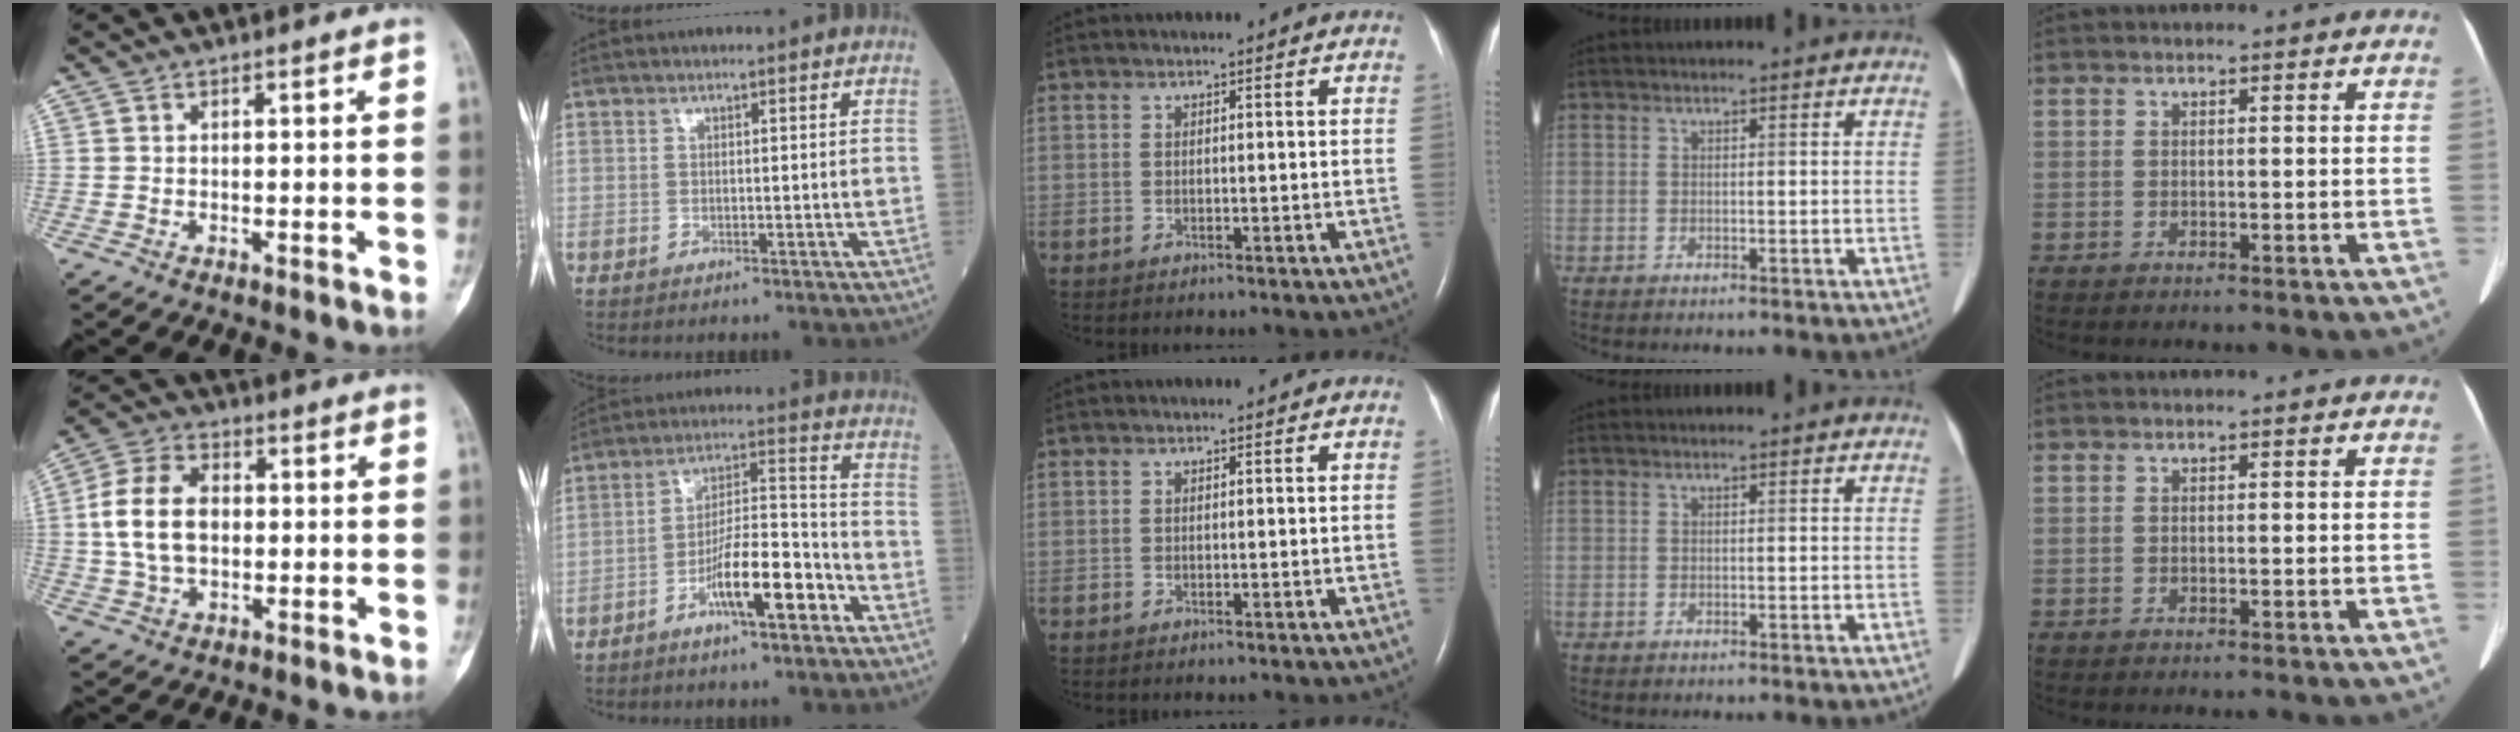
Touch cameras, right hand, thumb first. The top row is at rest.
{"thumb": {"total": 11.3, "force": [0.4, 7.5, 8.4], "torque": [-0.155, 0.016, 0.005]}, "index": {"total": 10.4, "force": [-5.3, 1.8, 8.8], "torque": [-0.155, 0.009, -0.089]}}